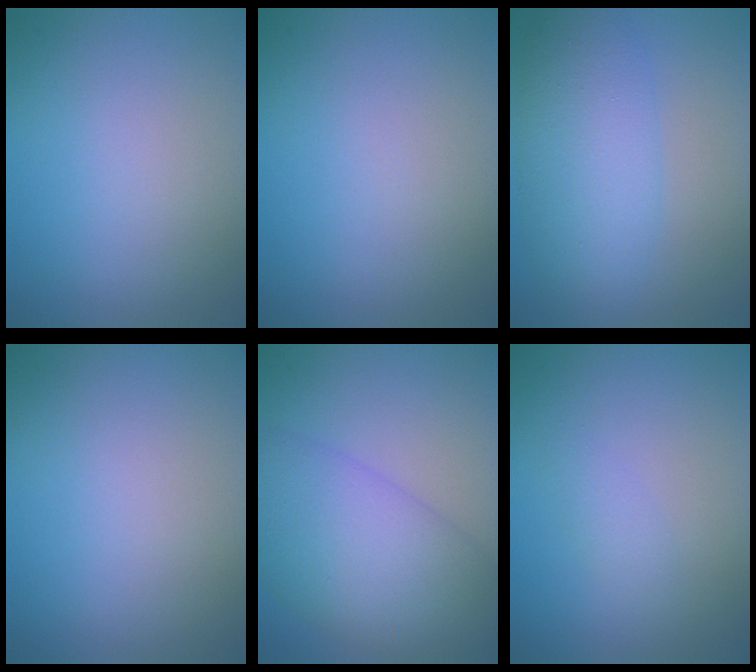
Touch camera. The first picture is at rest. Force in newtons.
{"total": 0.0}
{"total": 6.3, "press": 6.3, "slide": 0.0}
{"total": 0.0}
{"total": 9.3, "press": 9.3, "slide": 0.2}
{"total": 1.1, "press": 1.1, "slide": 0.0}